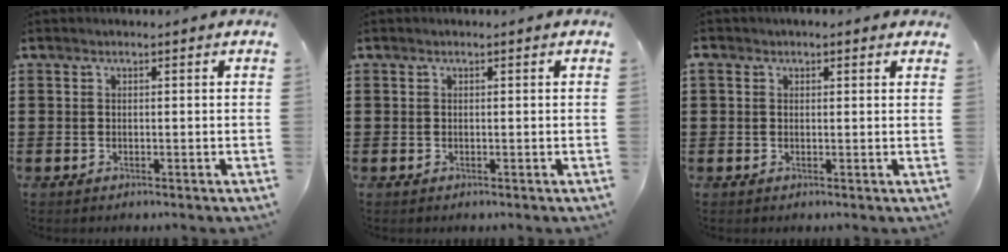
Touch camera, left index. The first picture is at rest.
{"total": 0.0}
{"total": 1.4, "force": [0.8, 0.9, 0.7], "torque": [-0.019, 0.006, 0.015]}